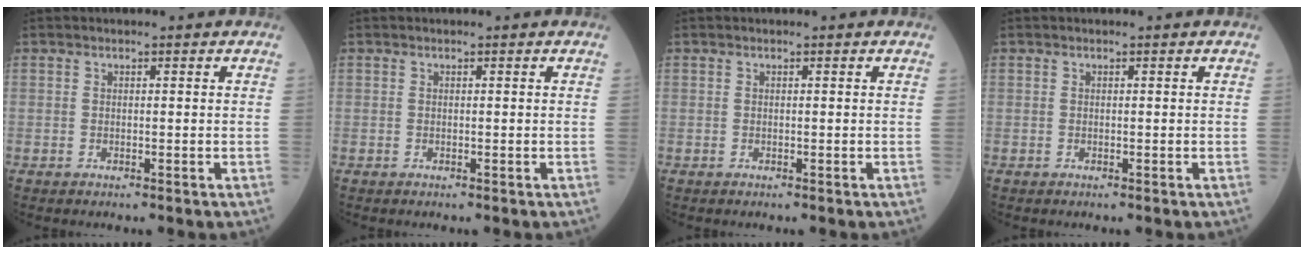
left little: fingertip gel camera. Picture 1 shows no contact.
{"total": 0.0}
{"total": 0.0}
{"total": 0.0}